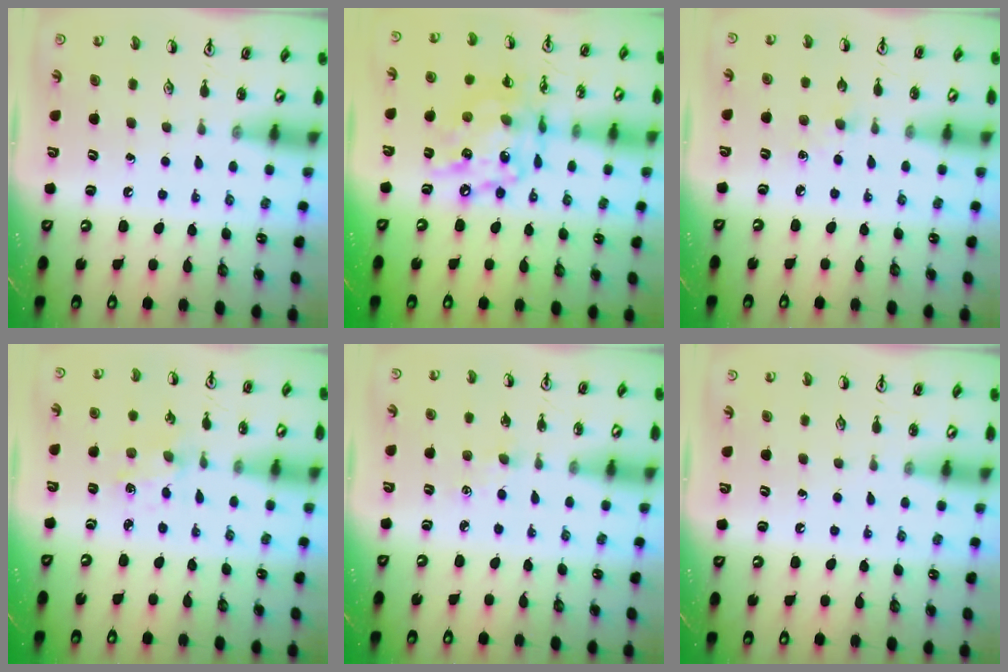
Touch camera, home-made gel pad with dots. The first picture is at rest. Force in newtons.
{"total": 14.1, "press": 14.1, "slide": 1.3}
{"total": 3.6, "press": 3.6, "slide": 0.5}
{"total": 0.0}
{"total": 1.1, "press": 1.1, "slide": 0.2}
{"total": 0.0}